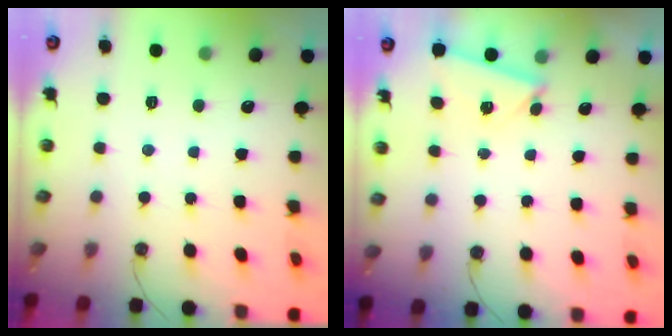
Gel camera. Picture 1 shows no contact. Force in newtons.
{"total": 2.7, "press": 2.0, "slide": 1.7}